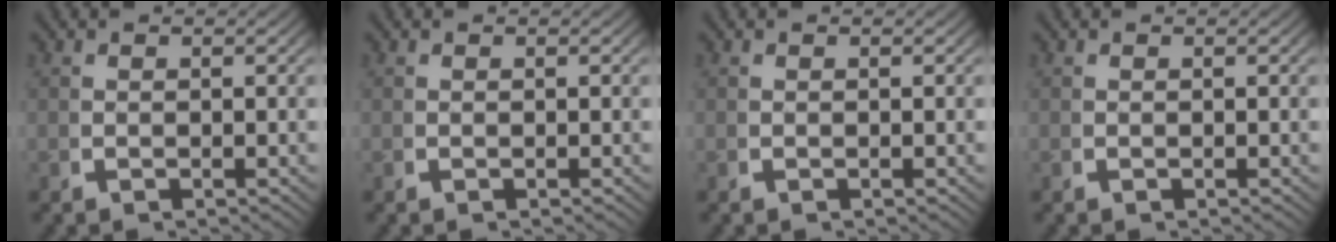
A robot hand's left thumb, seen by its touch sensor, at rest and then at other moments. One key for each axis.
{"total": 0.0}
{"total": 0.0}
{"total": 0.0}